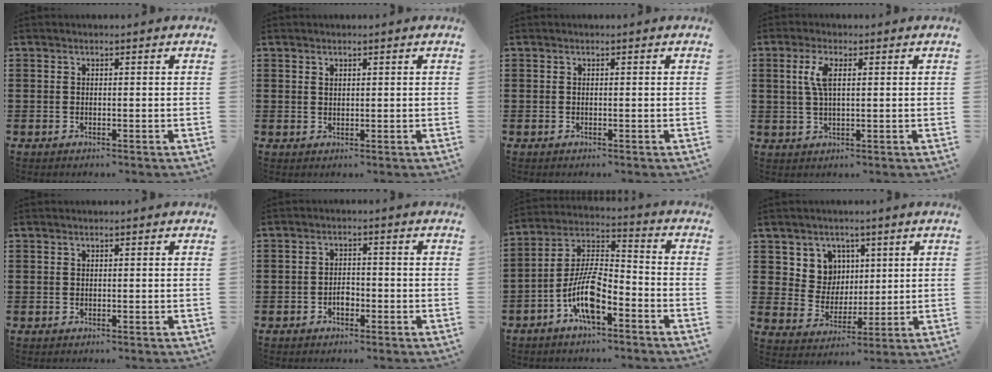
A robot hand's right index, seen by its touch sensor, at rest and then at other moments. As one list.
[{"total": 0.8, "force": [0.6, 0.5, 0.3], "torque": [-0.007, 0.002, 0.012]}, {"total": 0.0}, {"total": 4.3, "force": [1.2, 1.5, 3.8], "torque": [-0.087, 0.007, 0.016]}, {"total": 0.0}, {"total": 2.3, "force": [-1.1, 1.2, 1.6], "torque": [-0.034, -0.001, -0.020]}, {"total": 10.2, "force": [-5.0, 3.6, 8.1], "torque": [-0.188, -0.004, -0.096]}, {"total": 6.8, "force": [3.3, 5.8, 1.2], "torque": [-0.051, 0.001, 0.062]}]